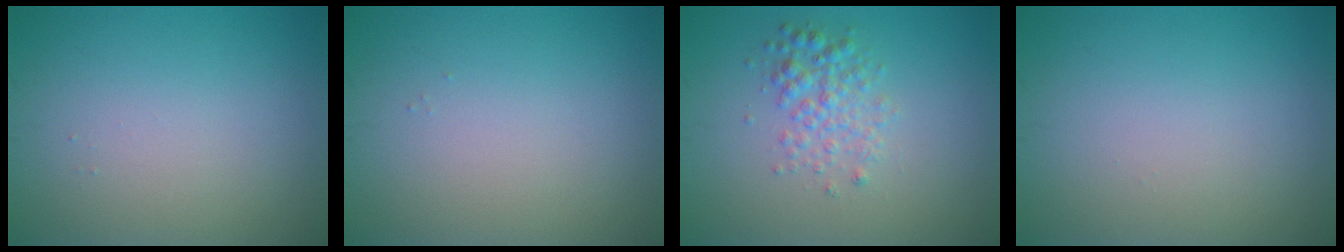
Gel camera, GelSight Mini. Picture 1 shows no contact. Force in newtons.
{"total": 0.0}
{"total": 2.5, "press": 2.5, "slide": 0.0}
{"total": 0.0}